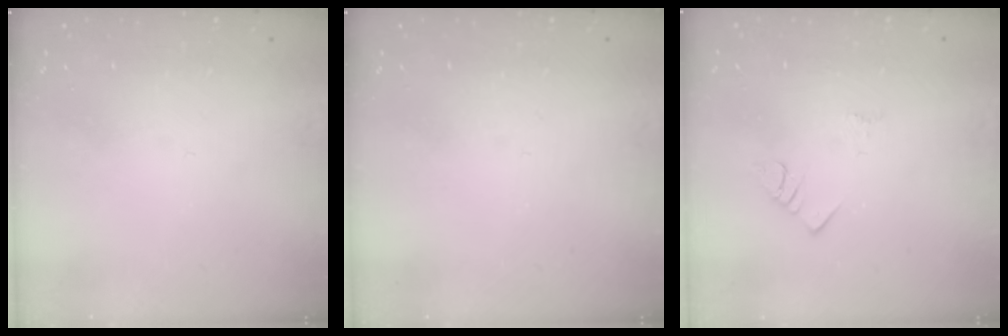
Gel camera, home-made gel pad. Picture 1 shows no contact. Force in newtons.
{"total": 0.0}
{"total": 2.1, "press": 2.1, "slide": 0.4}